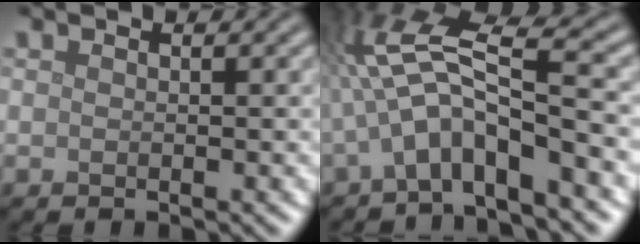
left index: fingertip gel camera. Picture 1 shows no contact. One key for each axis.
{"total": 7.8, "fx": -1.2, "fy": 2.3, "fz": 7.4, "tx": -0.140, "ty": 0.022, "tz": -0.036}